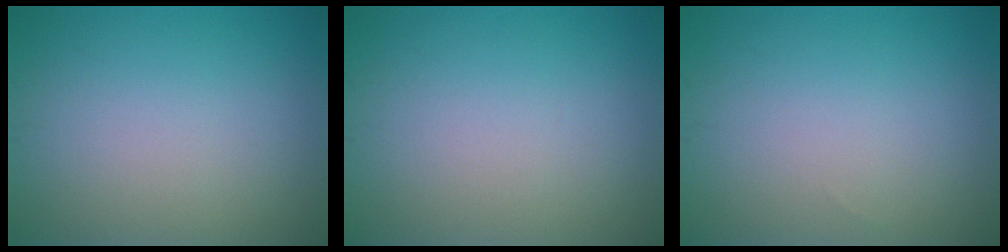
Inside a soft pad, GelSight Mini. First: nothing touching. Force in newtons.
{"total": 0.0}
{"total": 0.0}